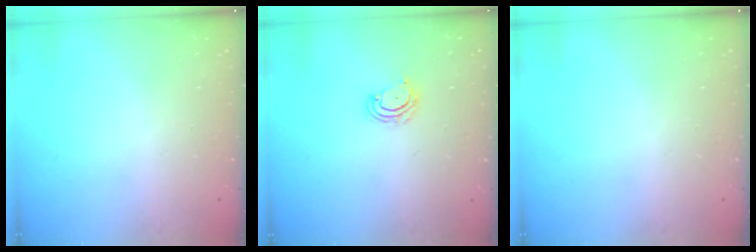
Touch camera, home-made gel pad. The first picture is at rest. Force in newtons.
{"total": 5.6, "press": 5.5, "slide": 0.5}
{"total": 0.0}